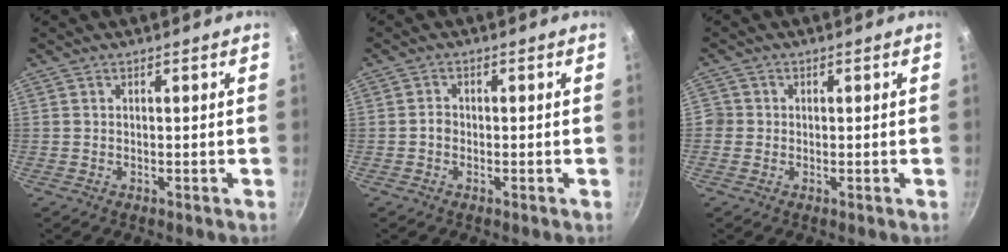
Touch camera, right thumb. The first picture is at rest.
{"total": 1.5, "force": [-0.5, 1.2, 0.7], "torque": [-0.008, 0.010, -0.010]}
{"total": 2.2, "force": [-0.5, 2.1, 0.4], "torque": [0.004, 0.007, -0.012]}